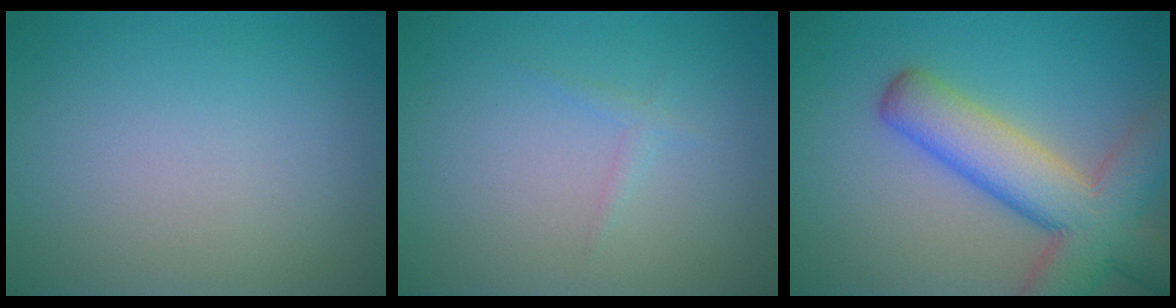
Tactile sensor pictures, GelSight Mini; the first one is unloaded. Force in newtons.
{"total": 0.8, "press": 0.8, "slide": 0.1}
{"total": 9.4, "press": 9.4, "slide": 0.5}